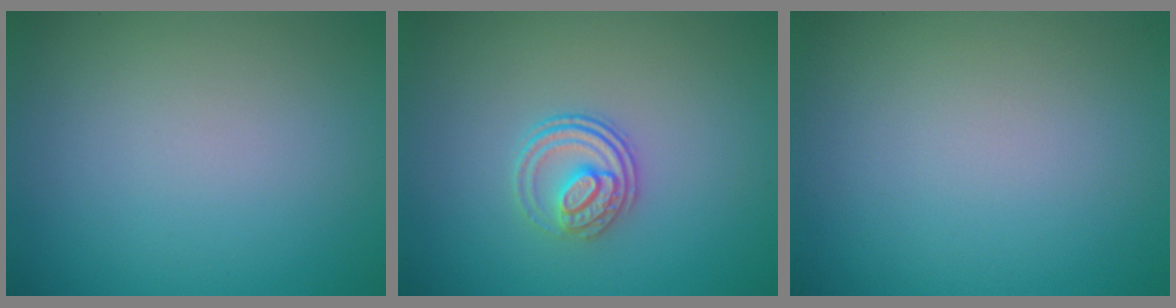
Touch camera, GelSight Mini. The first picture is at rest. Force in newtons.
{"total": 2.5, "press": 2.0, "slide": 1.5}
{"total": 0.0}